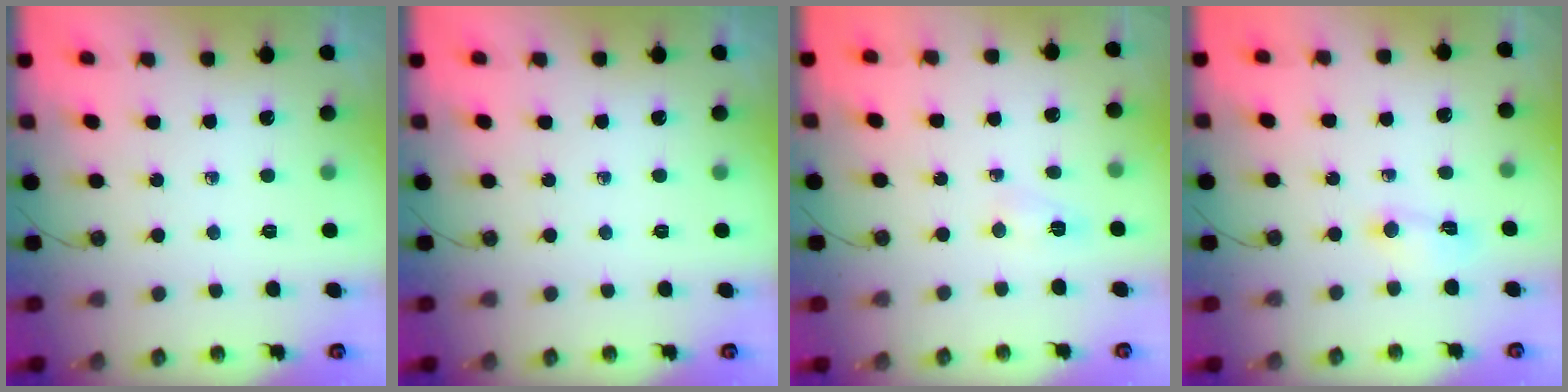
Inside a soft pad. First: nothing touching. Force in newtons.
{"total": 0.0}
{"total": 2.7, "press": 2.4, "slide": 1.1}
{"total": 5.0, "press": 5.0, "slide": 0.5}